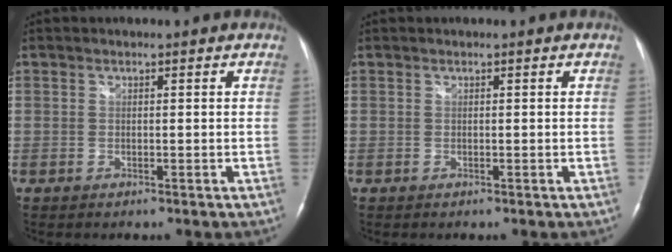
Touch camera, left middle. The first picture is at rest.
{"total": 0.0}